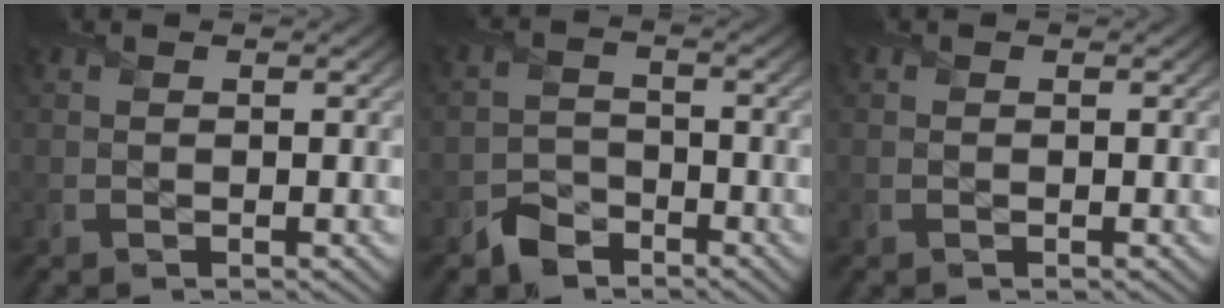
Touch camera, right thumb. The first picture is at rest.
{"total": 3.5, "force": [-2.7, 2.1, 0.5], "torque": [-0.004, 0.004, -0.063]}
{"total": 0.0}